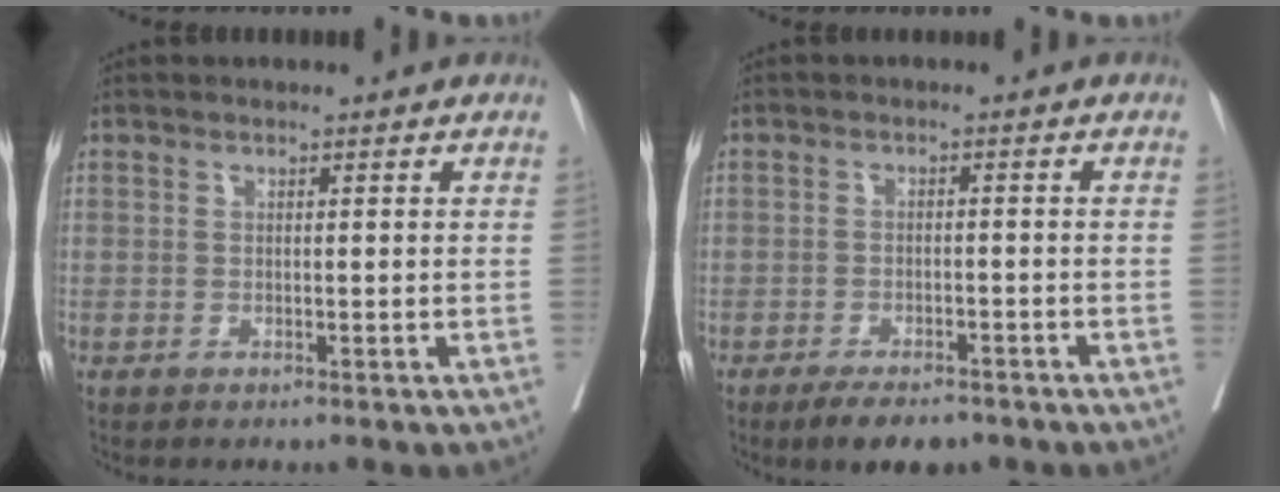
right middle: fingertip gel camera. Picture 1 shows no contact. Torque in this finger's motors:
{"motor_torque": [0.70, -0.77, 0.20, 0.02]}